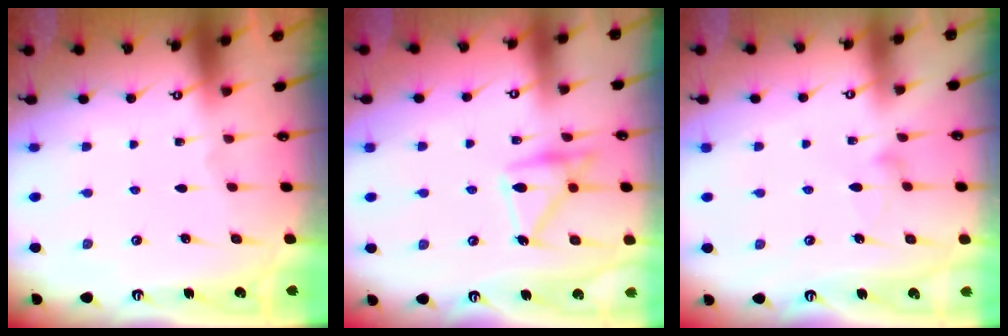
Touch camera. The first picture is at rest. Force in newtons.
{"total": 16.9, "press": 16.9, "slide": 1.1}
{"total": 8.3, "press": 8.3, "slide": 0.4}